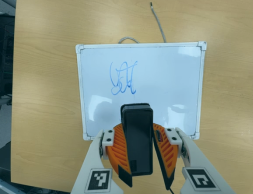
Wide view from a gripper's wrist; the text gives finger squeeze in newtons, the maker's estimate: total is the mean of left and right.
{"total": 11.9, "left": 11.1, "right": 12.7}